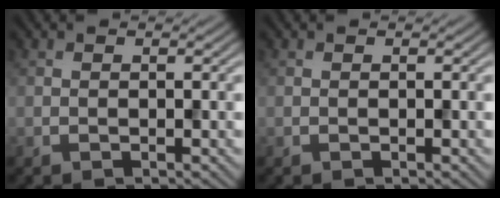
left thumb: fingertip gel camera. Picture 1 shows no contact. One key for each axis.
{"total": 0.0}